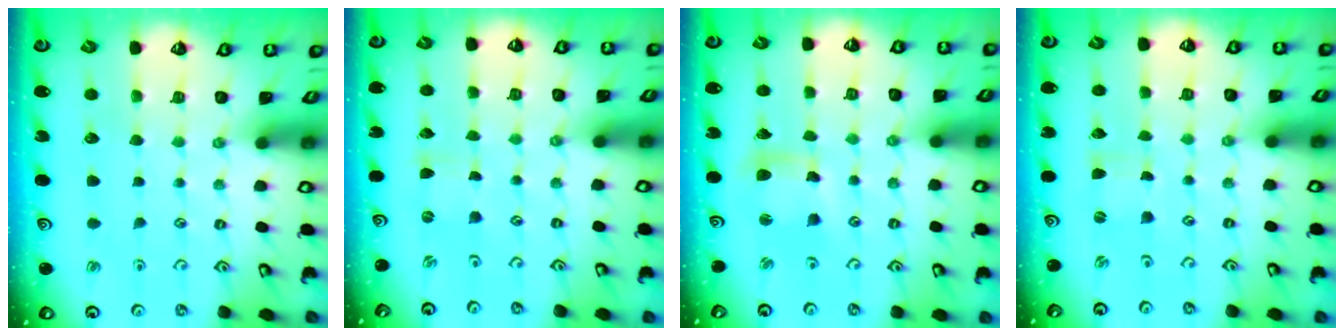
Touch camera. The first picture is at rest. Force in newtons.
{"total": 0.0}
{"total": 7.6, "press": 7.6, "slide": 1.1}
{"total": 0.0}